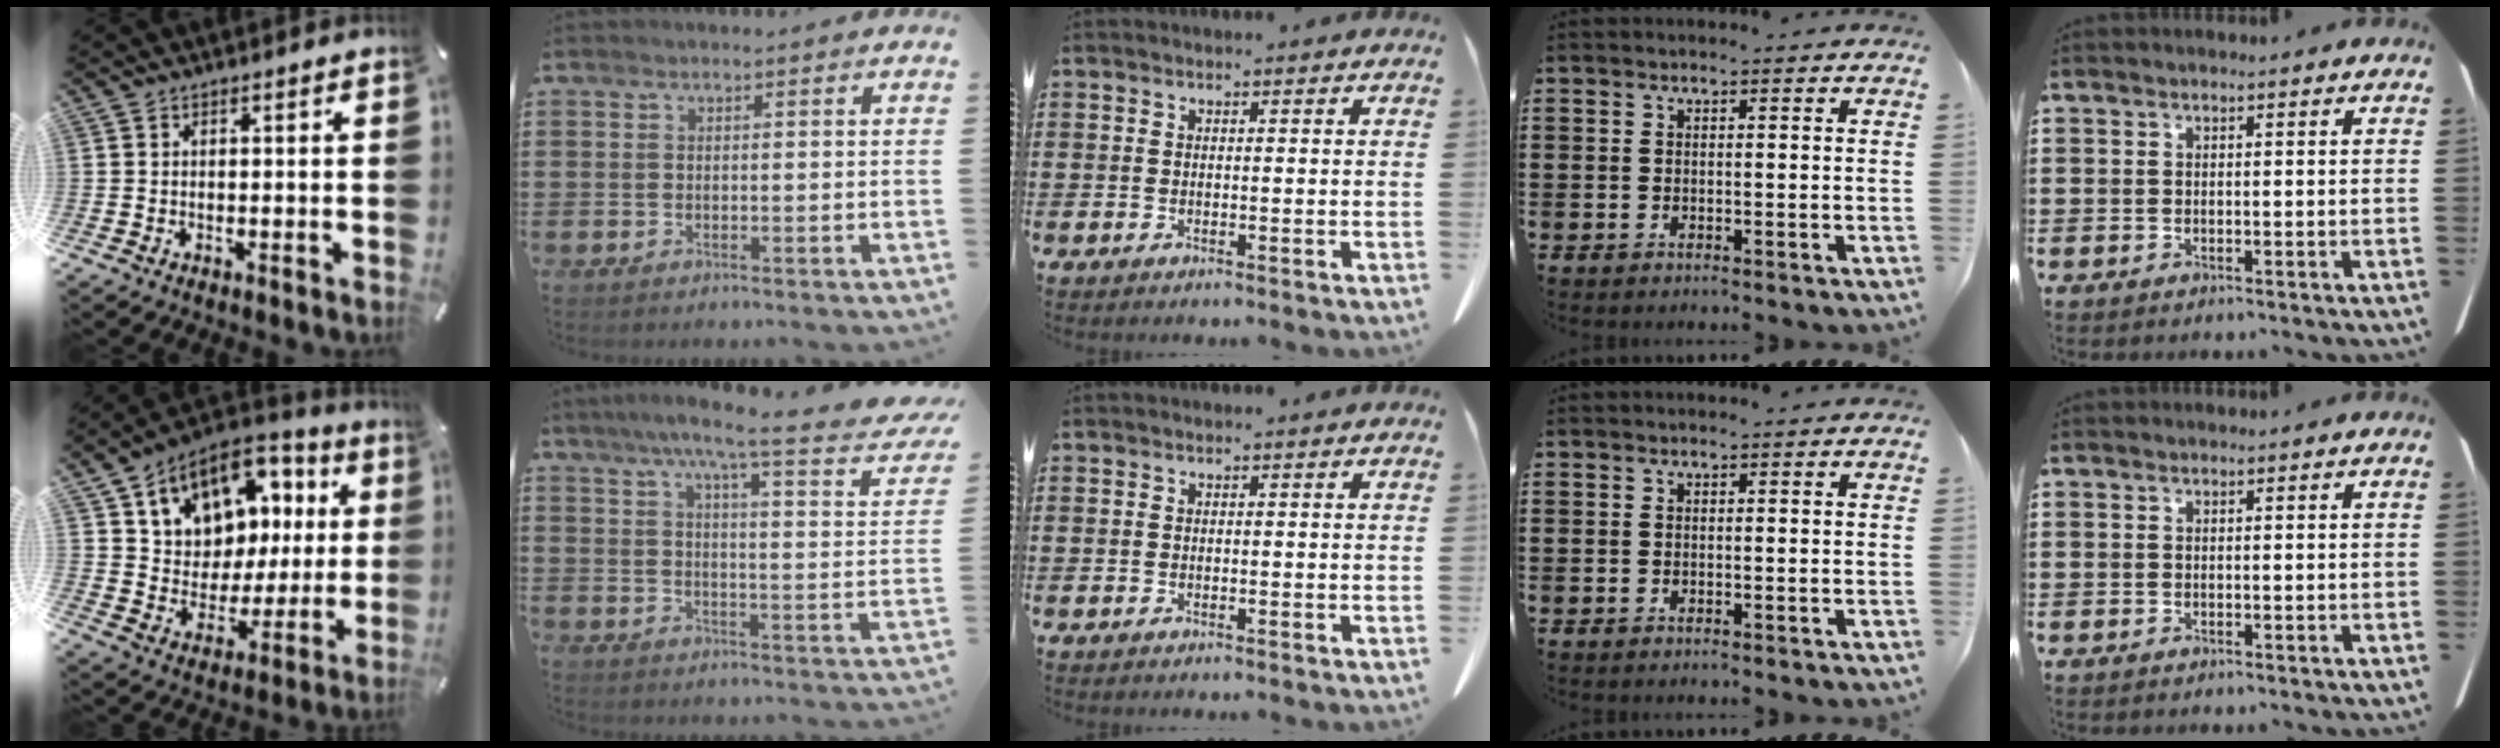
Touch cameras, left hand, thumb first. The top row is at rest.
{"thumb": {"total": 13.8, "force": [7.2, 10.6, 5.2], "torque": [-0.091, -0.051, 0.133]}, "index": {"total": 8.2, "force": [6.1, -0.4, 5.5], "torque": [-0.114, -0.045, 0.091]}}